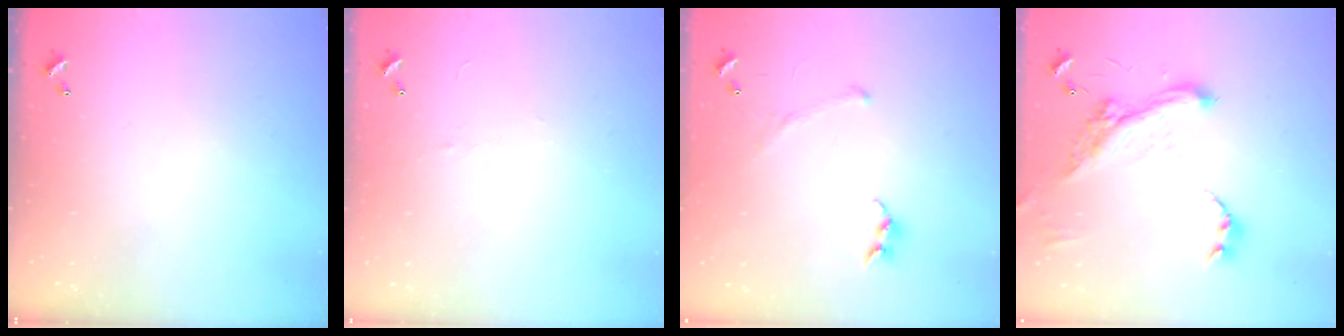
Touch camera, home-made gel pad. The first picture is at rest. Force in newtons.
{"total": 2.3, "press": 2.3, "slide": 0.3}
{"total": 3.9, "press": 3.9, "slide": 0.8}
{"total": 4.6, "press": 4.4, "slide": 1.2}